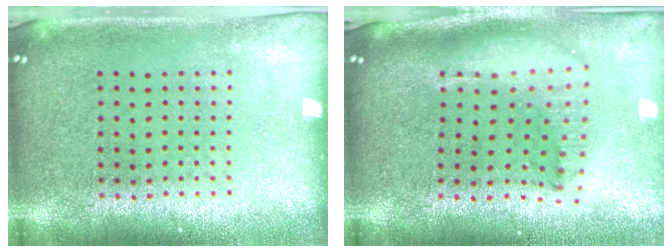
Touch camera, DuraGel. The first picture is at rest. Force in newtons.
{"total": 2.2, "press": 1.7, "slide": 1.4}